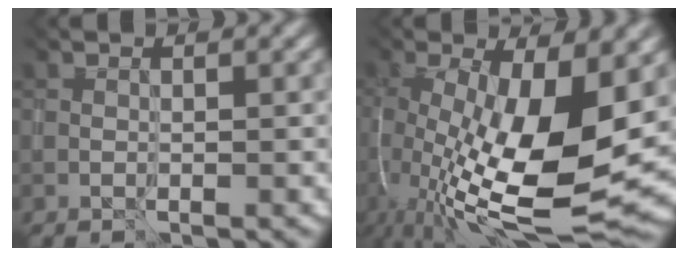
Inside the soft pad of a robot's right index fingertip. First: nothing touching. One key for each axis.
{"total": 14.8, "fx": -1.2, "fy": 6.1, "fz": 13.4, "tx": -0.249, "ty": -0.022, "tz": 0.008}